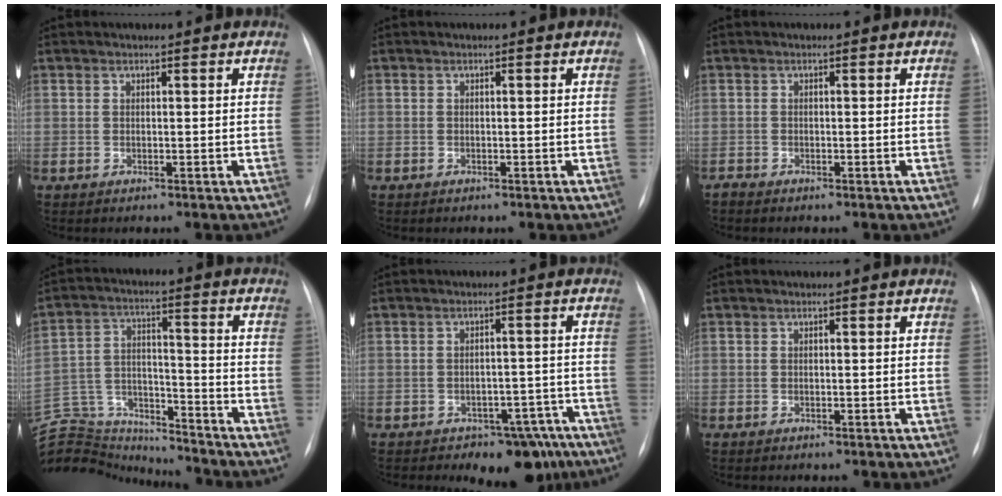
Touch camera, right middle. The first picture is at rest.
{"total": 0.0}
{"total": 0.6, "force": [-0.6, 0.1, 0.1], "torque": [-0.004, -0.002, -0.014]}
{"total": 20.4, "force": [-19.2, 4.9, 4.6], "torque": [-0.132, 0.027, -0.305]}
{"total": 8.2, "force": [-6.3, 4.6, 2.8], "torque": [-0.006, 0.028, -0.081]}
{"total": 0.0}